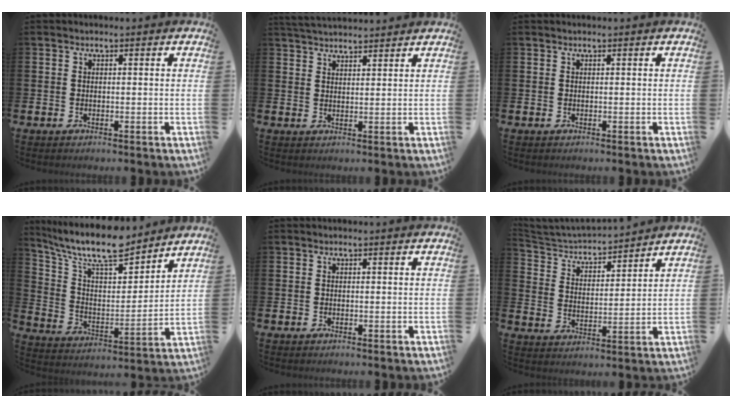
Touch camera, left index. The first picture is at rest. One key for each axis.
{"total": 3.3, "fx": 3.3, "fy": 0.2, "fz": 0.3, "tx": -0.015, "ty": -0.014, "tz": 0.061}
{"total": 0.0}
{"total": 11.4, "fx": 9.9, "fy": 2.8, "fz": 4.8, "tx": -0.117, "ty": -0.066, "tz": 0.172}
{"total": 0.0}
{"total": 3.9, "fx": 3.8, "fy": 0.9, "fz": 0.3, "tx": -0.037, "ty": -0.033, "tz": 0.061}